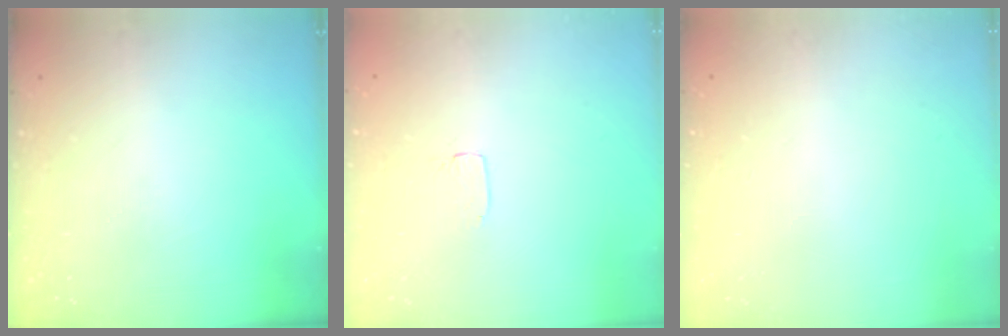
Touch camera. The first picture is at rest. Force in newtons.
{"total": 1.2, "press": 1.2, "slide": 0.0}
{"total": 0.0}